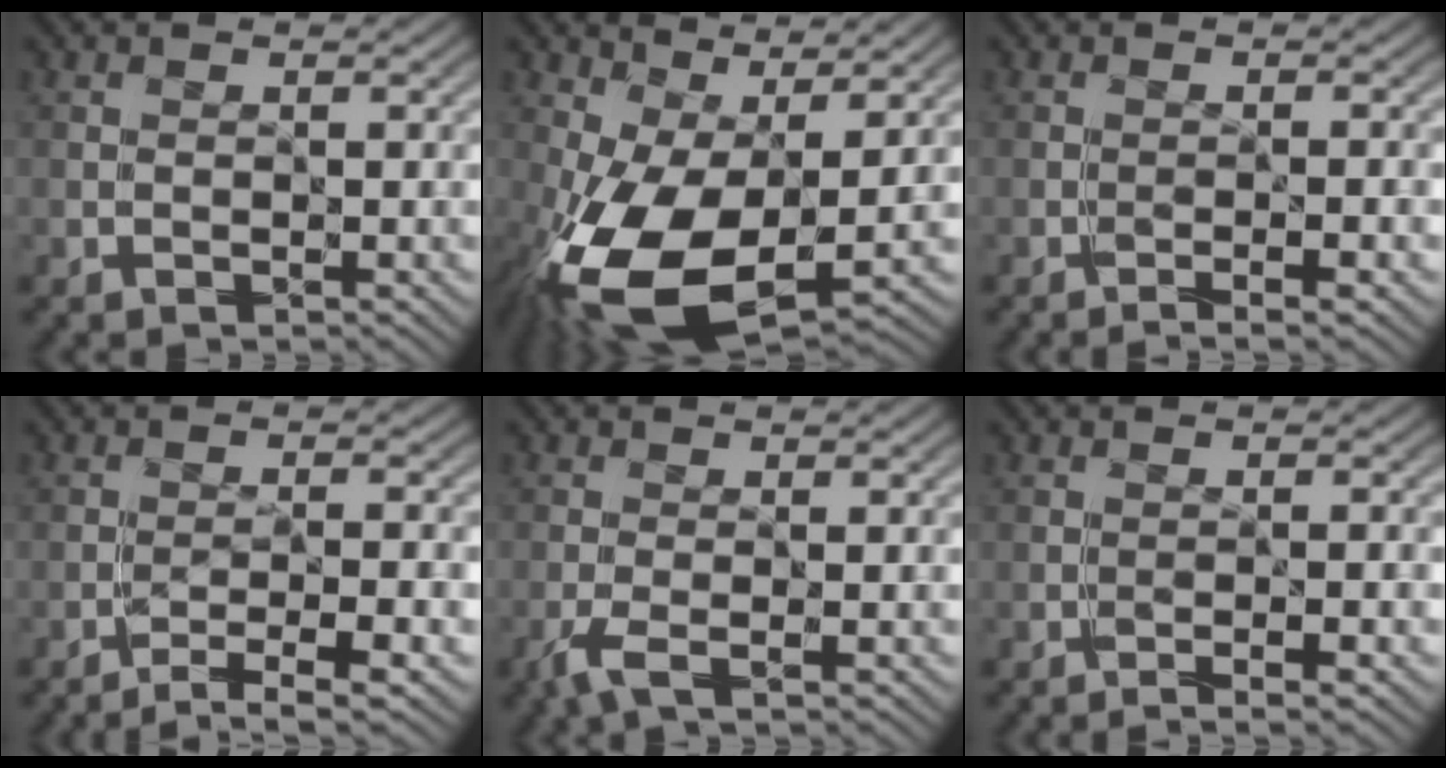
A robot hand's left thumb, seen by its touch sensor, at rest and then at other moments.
{"total": 13.8, "force": [-2.3, 6.6, 11.8], "torque": [-0.265, -0.026, -0.029]}
{"total": 2.8, "force": [-1.8, 0.0, 2.2], "torque": [-0.039, 0.004, -0.027]}
{"total": 4.7, "force": [-3.4, 0.3, 3.2], "torque": [-0.049, 0.006, -0.054]}
{"total": 2.2, "force": [-1.3, 0.2, 1.8], "torque": [-0.048, -0.004, -0.034]}
{"total": 2.5, "force": [-1.5, 0.0, 2.0], "torque": [-0.035, 0.004, -0.022]}